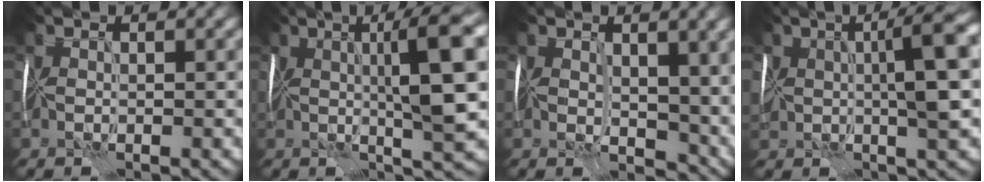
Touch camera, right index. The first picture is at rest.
{"total": 9.6, "force": [1.1, 1.5, 9.4], "torque": [-0.127, 0.016, 0.020]}
{"total": 6.1, "force": [1.1, 3.7, 4.8], "torque": [-0.079, -0.014, 0.030]}
{"total": 8.1, "force": [0.9, 2.4, 7.7], "torque": [-0.124, 0.012, 0.022]}